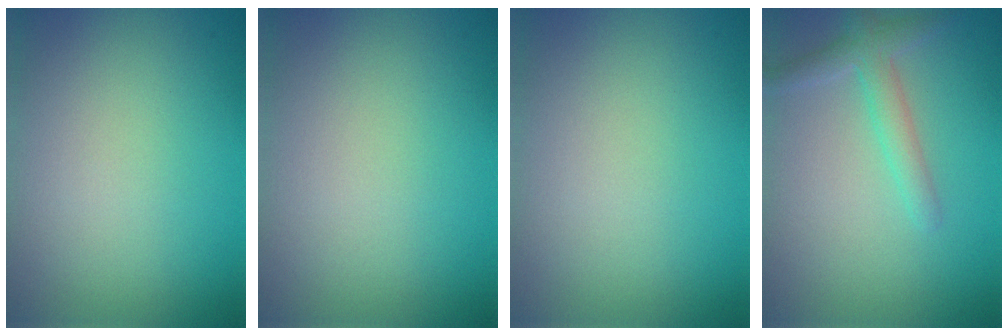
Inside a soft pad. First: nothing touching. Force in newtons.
{"total": 0.0}
{"total": 0.0}
{"total": 2.5, "press": 2.5, "slide": 0.1}